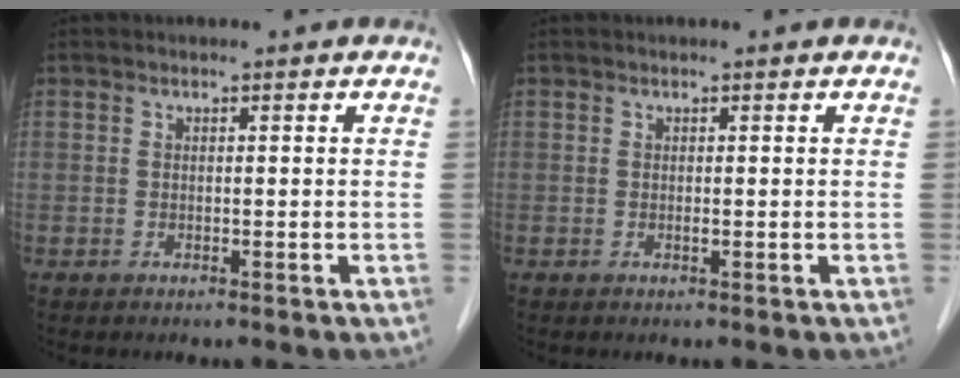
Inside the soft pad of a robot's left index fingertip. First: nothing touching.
{"total": 0.0}